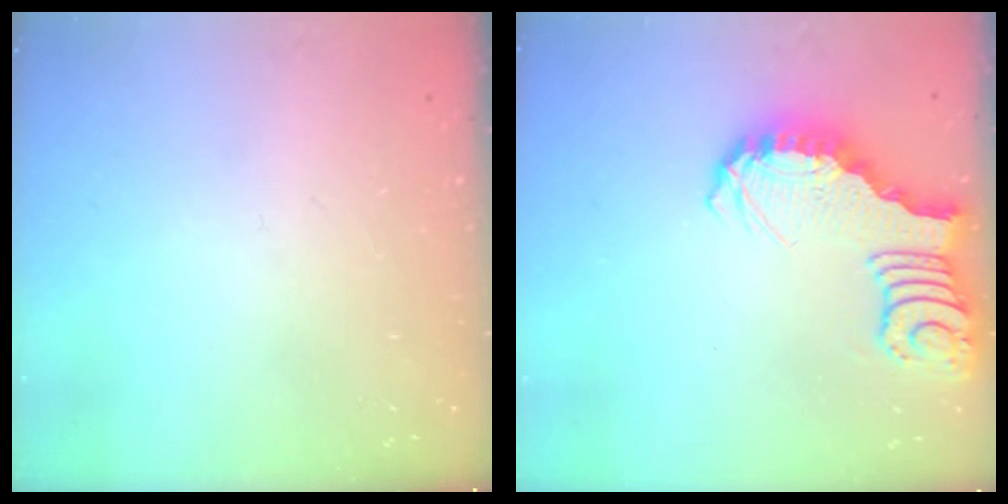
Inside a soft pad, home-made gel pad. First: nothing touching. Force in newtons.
{"total": 3.5, "press": 3.4, "slide": 0.6}